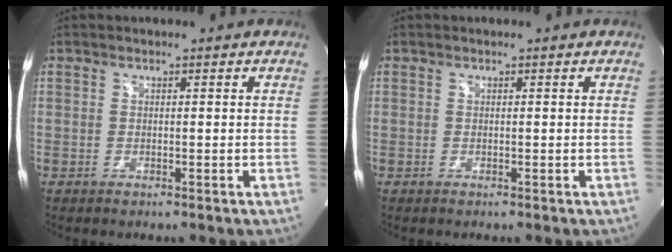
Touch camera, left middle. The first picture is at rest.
{"total": 0.0}